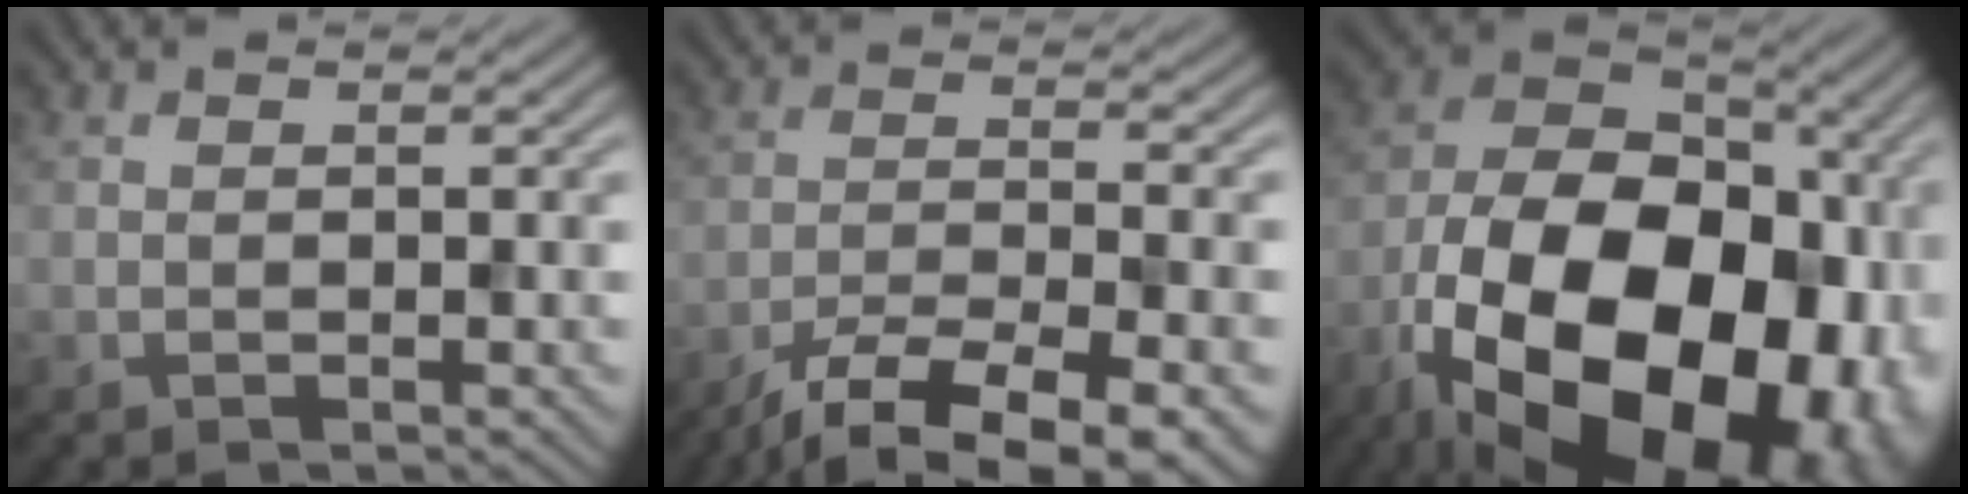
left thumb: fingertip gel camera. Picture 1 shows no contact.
{"total": 10.1, "force": [-7.6, 2.1, 6.3], "torque": [-0.116, -0.010, -0.122]}
{"total": 23.2, "force": [-8.8, 14.1, 16.2], "torque": [-0.324, -0.034, -0.125]}